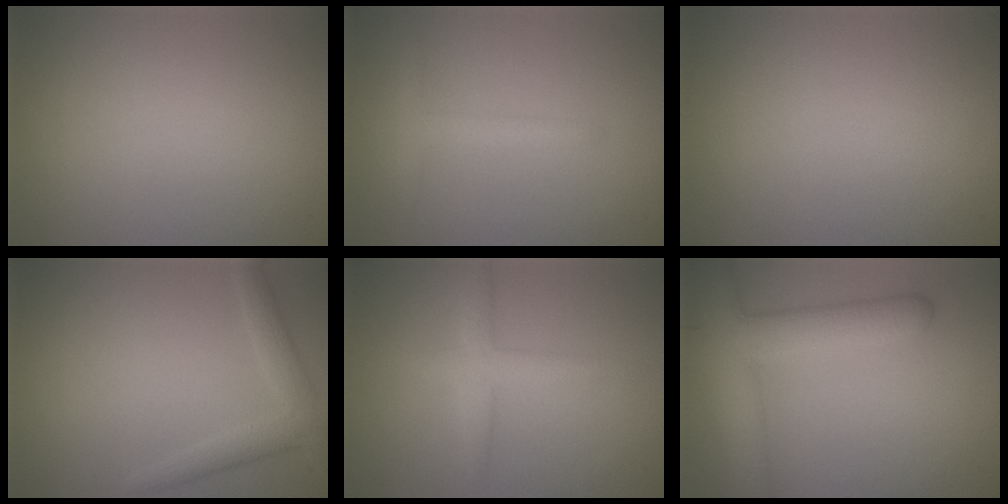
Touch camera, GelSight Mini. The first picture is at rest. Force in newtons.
{"total": 2.1, "press": 2.1, "slide": 0.2}
{"total": 0.0}
{"total": 2.7, "press": 2.7, "slide": 0.1}
{"total": 2.4, "press": 2.4, "slide": 0.1}
{"total": 7.4, "press": 7.4, "slide": 0.5}